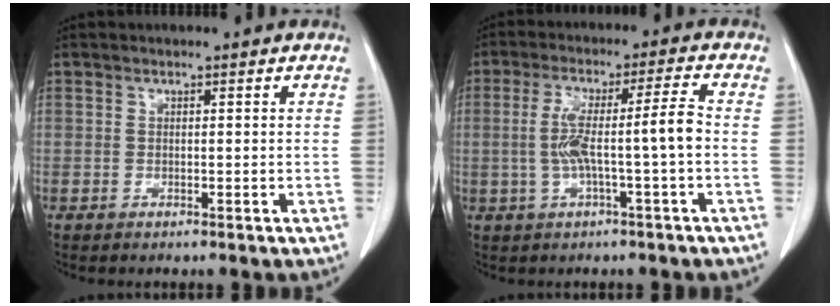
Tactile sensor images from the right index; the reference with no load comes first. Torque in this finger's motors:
{"motor_torque": [1.24, -0.36, 0.63, 0.15]}